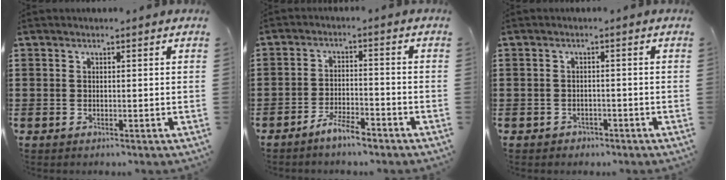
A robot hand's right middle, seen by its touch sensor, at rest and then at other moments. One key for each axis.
{"total": 4.7, "fx": -4.1, "fy": 0.8, "fz": 2.1, "tx": -0.050, "ty": 0.001, "tz": -0.082}
{"total": 1.3, "fx": -1.1, "fy": 0.6, "fz": 0.0, "tx": -0.007, "ty": 0.000, "tz": -0.026}